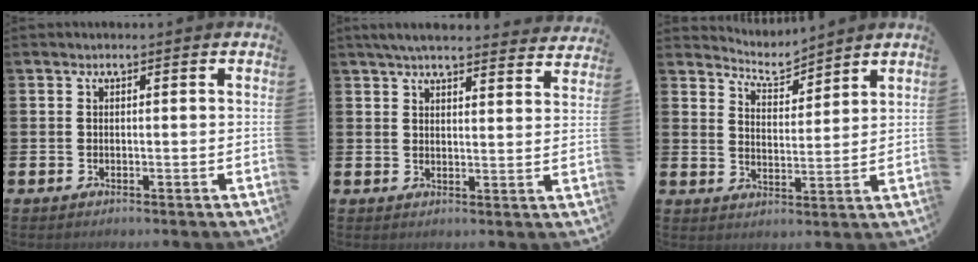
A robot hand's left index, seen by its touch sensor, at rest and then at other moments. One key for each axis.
{"total": 5.0, "fx": 4.7, "fy": 0.5, "fz": 1.5, "tx": -0.039, "ty": -0.020, "tz": 0.084}
{"total": 4.9, "fx": 4.8, "fy": 0.9, "fz": 0.7, "tx": -0.027, "ty": -0.027, "tz": 0.085}